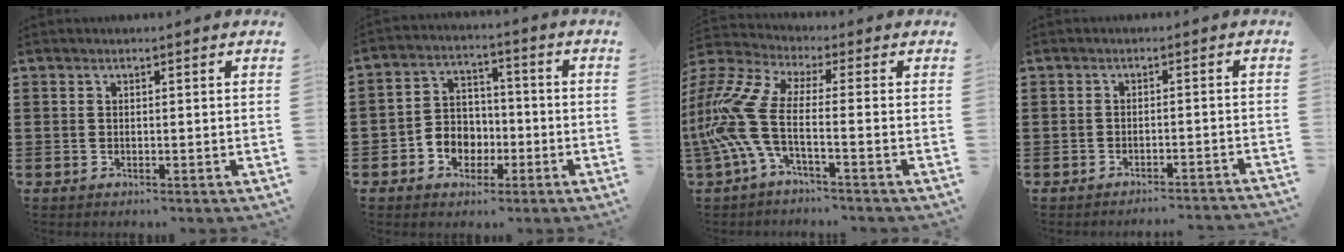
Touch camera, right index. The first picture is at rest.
{"total": 5.0, "force": [-2.1, 4.4, 1.2], "torque": [-0.034, 0.015, -0.041]}
{"total": 9.5, "force": [-2.1, 3.5, 8.6], "torque": [-0.244, -0.037, -0.054]}
{"total": 2.2, "force": [-2.1, -0.2, 0.0], "torque": [-0.003, 0.002, -0.046]}